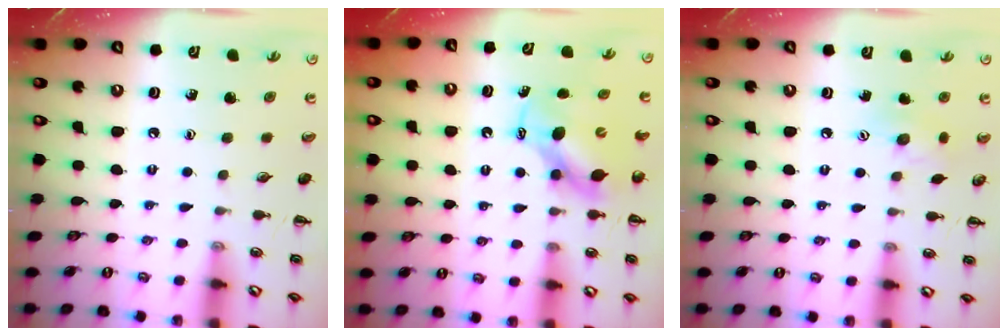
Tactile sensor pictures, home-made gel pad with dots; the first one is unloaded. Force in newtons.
{"total": 6.5, "press": 6.4, "slide": 1.0}
{"total": 7.0, "press": 7.0, "slide": 0.9}